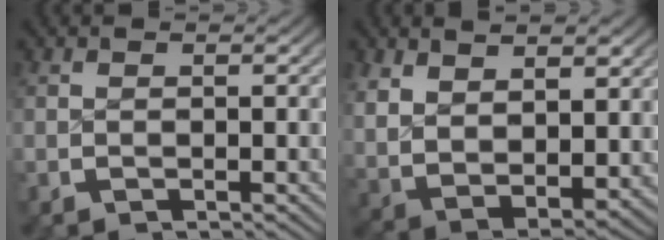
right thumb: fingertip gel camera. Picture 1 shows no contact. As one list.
[{"total": 8.3, "force": [1.0, 5.9, 5.7], "torque": [-0.136, -0.036, 0.041]}]